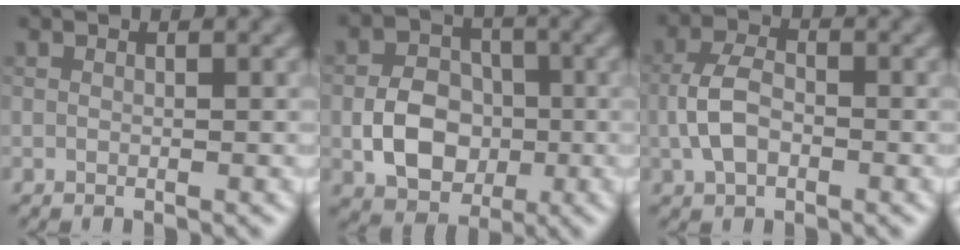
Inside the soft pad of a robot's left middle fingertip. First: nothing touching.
{"total": 5.8, "force": [-1.2, 4.5, 3.5], "torque": [-0.056, 0.000, -0.020]}
{"total": 3.6, "force": [-0.8, 2.3, 2.7], "torque": [-0.057, 0.006, -0.019]}